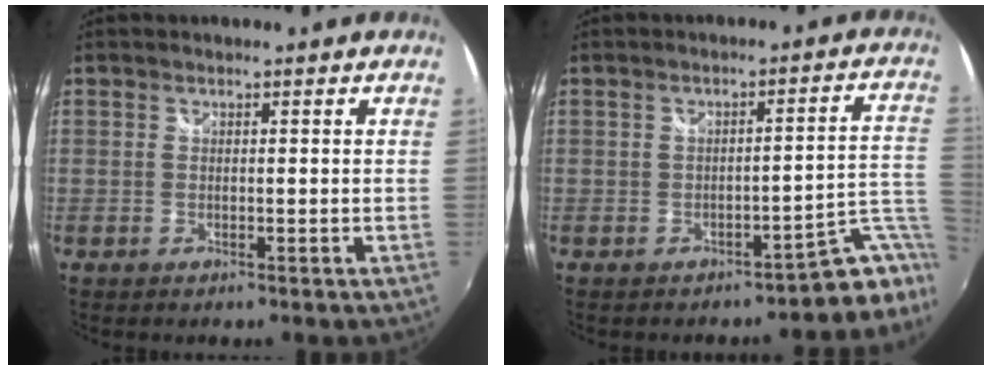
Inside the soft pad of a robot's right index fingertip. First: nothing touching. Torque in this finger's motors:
{"motor_torque": [-0.21, 0.07, -0.07, 0.01]}